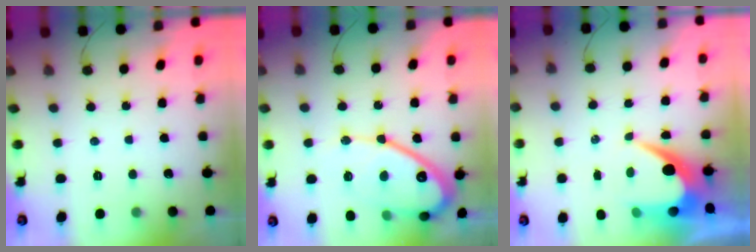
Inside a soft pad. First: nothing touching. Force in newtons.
{"total": 16.1, "press": 16.1, "slide": 1.5}
{"total": 7.9, "press": 7.8, "slide": 0.8}